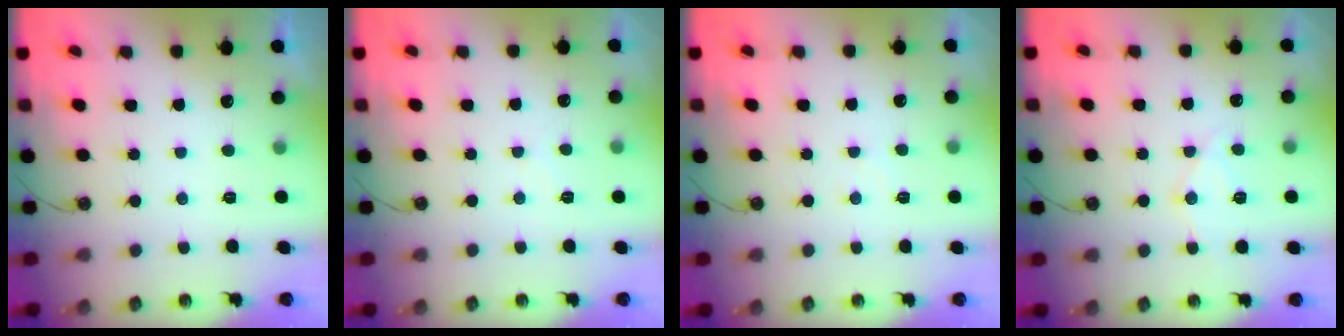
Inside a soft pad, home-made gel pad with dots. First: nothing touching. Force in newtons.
{"total": 3.6, "press": 3.5, "slide": 0.6}
{"total": 3.1, "press": 3.1, "slide": 0.5}
{"total": 9.9, "press": 9.9, "slide": 0.8}